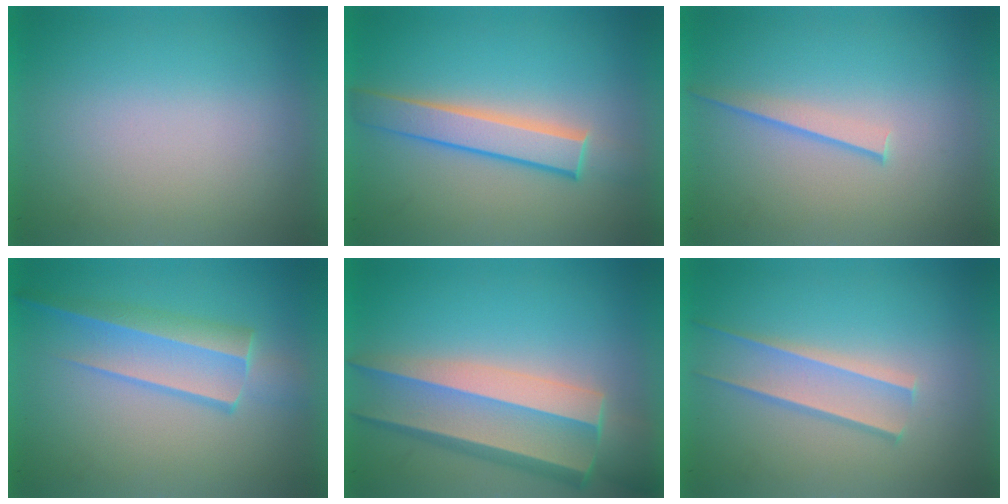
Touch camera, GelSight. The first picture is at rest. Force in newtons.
{"total": 3.3}
{"total": 1.1}
{"total": 3.3}
{"total": 7.7}
{"total": 1.6}